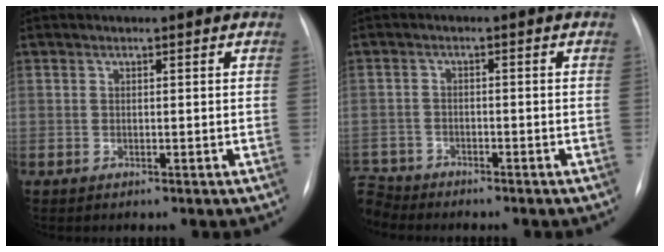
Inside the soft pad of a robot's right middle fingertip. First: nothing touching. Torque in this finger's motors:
{"motor_torque": [0.31, -0.36, 0.02, -0.15]}